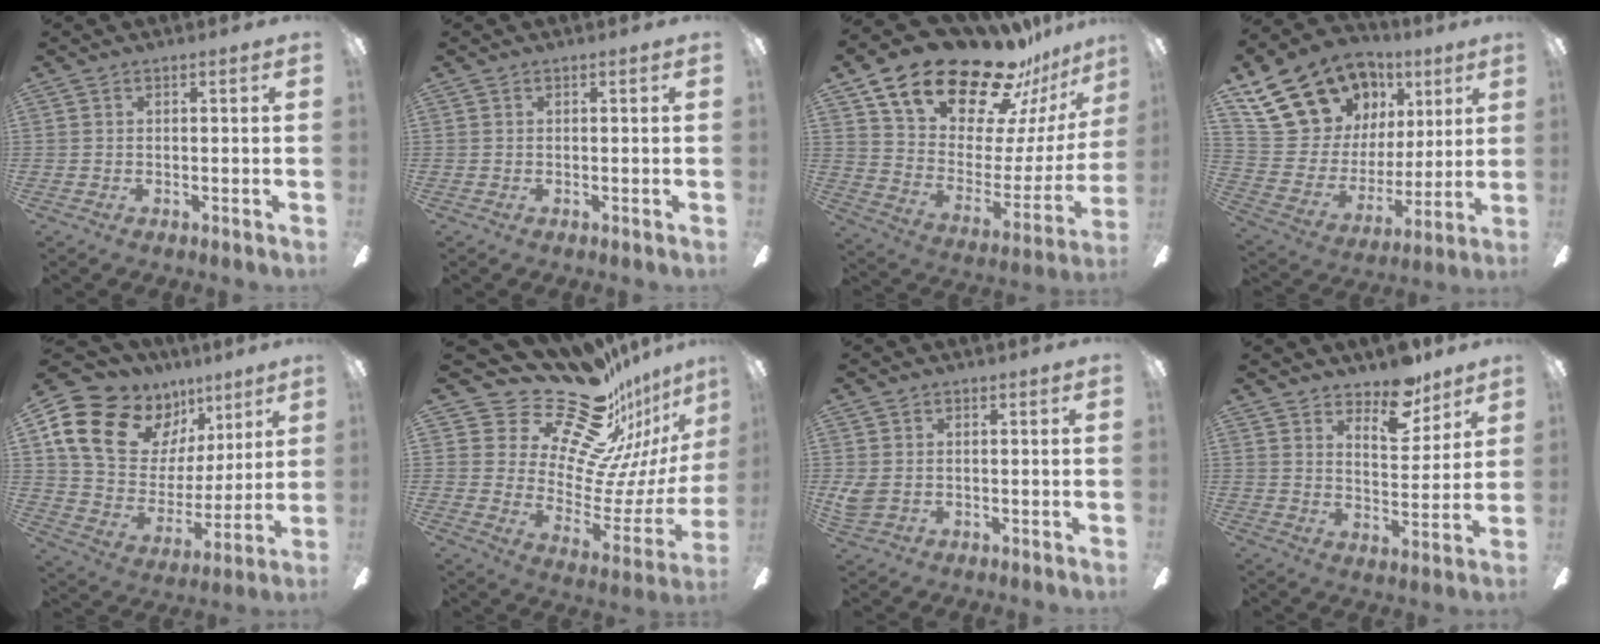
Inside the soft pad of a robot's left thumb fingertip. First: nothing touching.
{"total": 0.0}
{"total": 25.4, "force": [19.2, 11.2, 12.2], "torque": [-0.200, -0.127, 0.345]}
{"total": 19.8, "force": [13.5, 12.8, 6.8], "torque": [-0.147, -0.073, 0.275]}
{"total": 19.7, "force": [10.8, 13.5, 9.2], "torque": [-0.167, -0.048, 0.211]}
{"total": 22.8, "force": [18.5, 9.3, 9.5], "torque": [-0.147, -0.154, 0.333]}
{"total": 3.3, "force": [0.7, 2.6, 1.9], "torque": [-0.043, -0.004, 0.010]}
{"total": 10.5, "force": [8.3, 4.6, 4.5], "torque": [-0.050, -0.049, 0.145]}